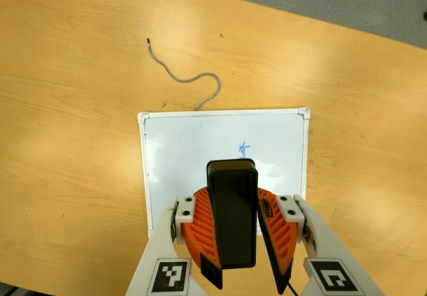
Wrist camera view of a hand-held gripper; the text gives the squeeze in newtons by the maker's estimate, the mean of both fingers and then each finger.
{"total": 9.7, "left": 9.6, "right": 9.8}